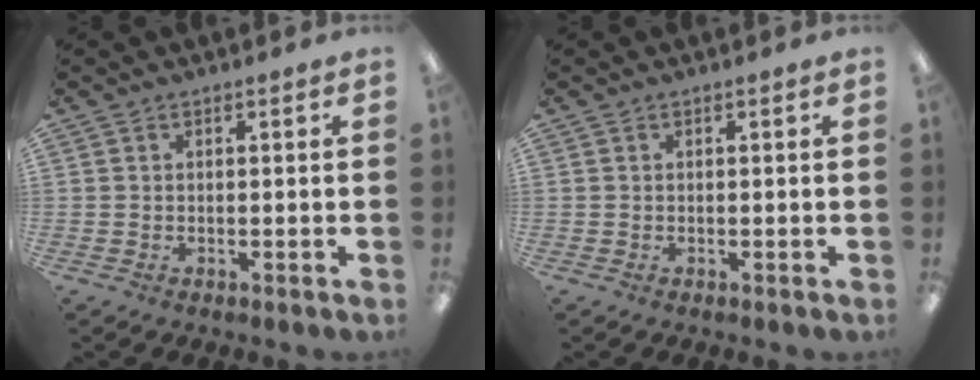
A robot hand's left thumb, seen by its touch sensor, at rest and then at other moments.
{"total": 0.0}